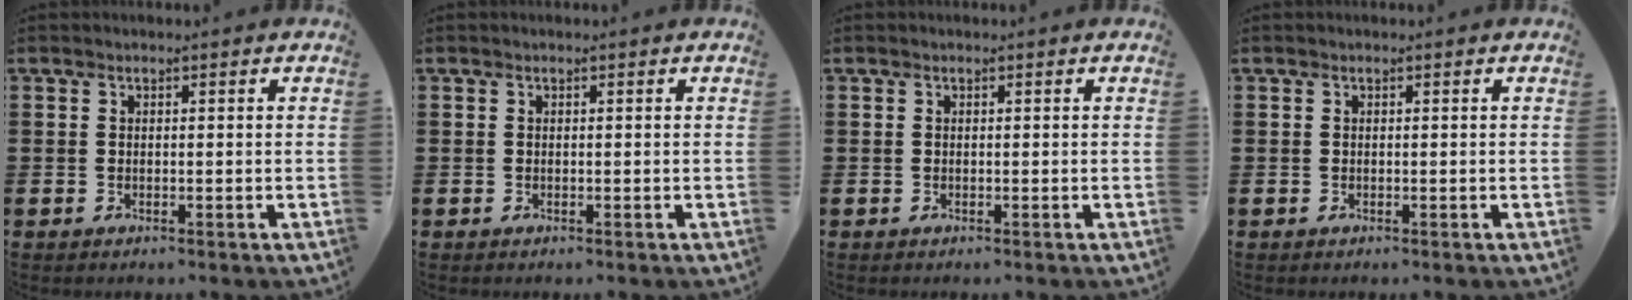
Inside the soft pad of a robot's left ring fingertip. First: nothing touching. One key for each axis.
{"total": 0.0}
{"total": 0.0}
{"total": 0.0}